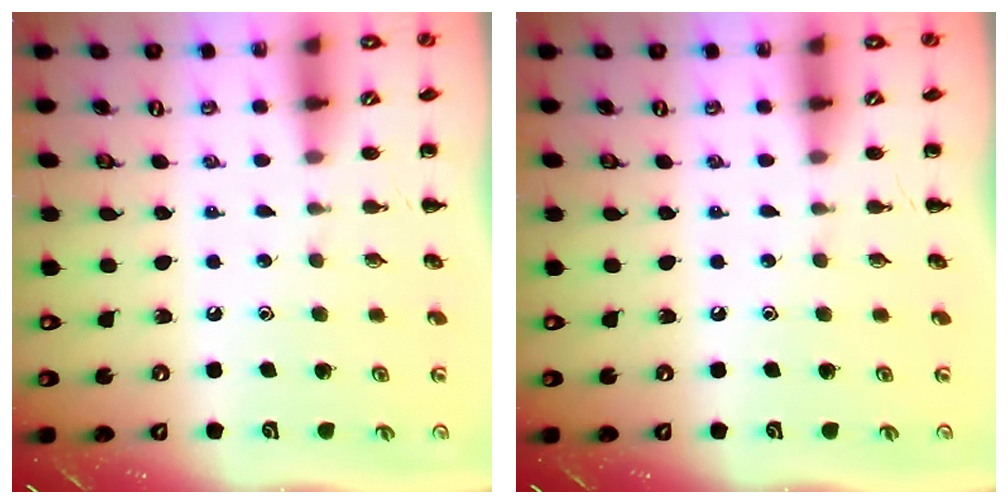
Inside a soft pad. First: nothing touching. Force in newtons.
{"total": 0.0}